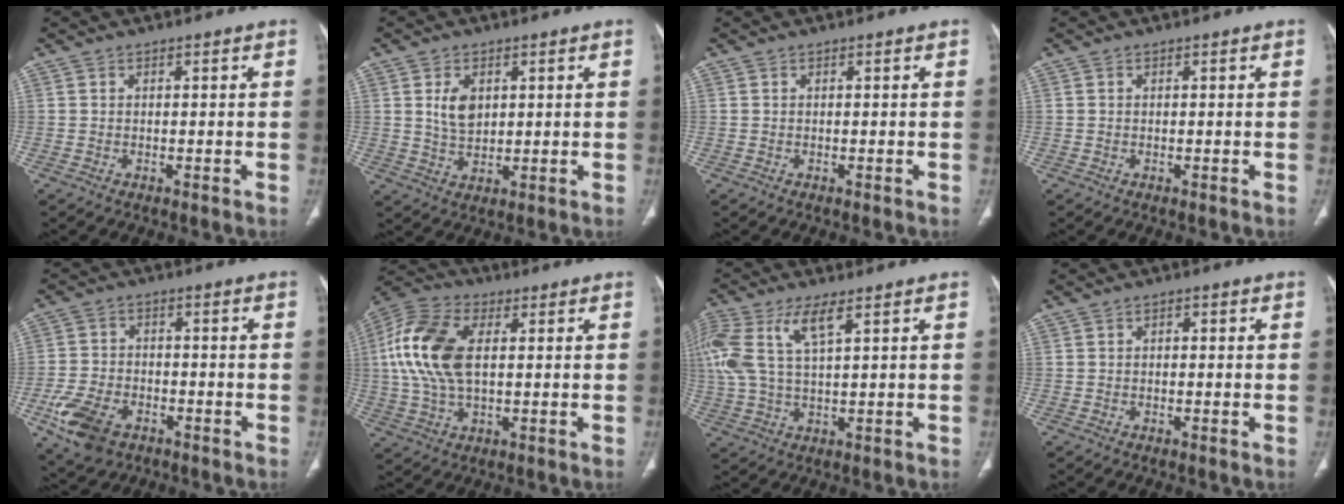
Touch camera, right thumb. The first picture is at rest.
{"total": 5.5, "force": [1.6, 3.6, 3.9], "torque": [-0.058, -0.012, 0.035]}
{"total": 0.0}
{"total": 0.0}
{"total": 10.0, "force": [-4.9, 6.3, 6.0], "torque": [-0.120, 0.014, -0.084]}
{"total": 15.7, "force": [2.3, 8.7, 12.9], "torque": [-0.284, 0.014, 0.041]}
{"total": 13.8, "force": [5.3, 5.4, 11.6], "torque": [-0.297, 0.008, 0.107]}
{"total": 1.0, "force": [0.1, 0.7, 0.8], "torque": [-0.010, 0.005, -0.001]}